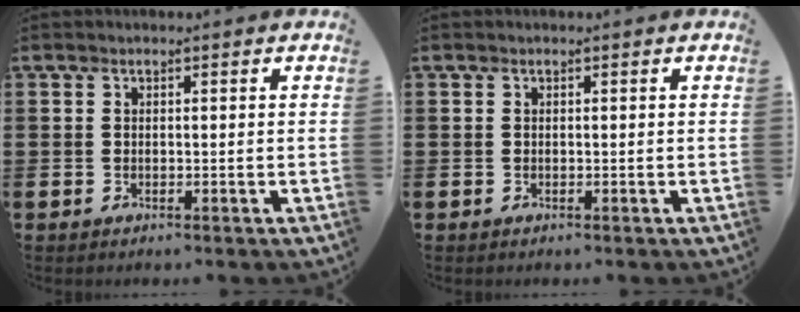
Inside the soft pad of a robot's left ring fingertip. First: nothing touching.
{"total": 0.0}